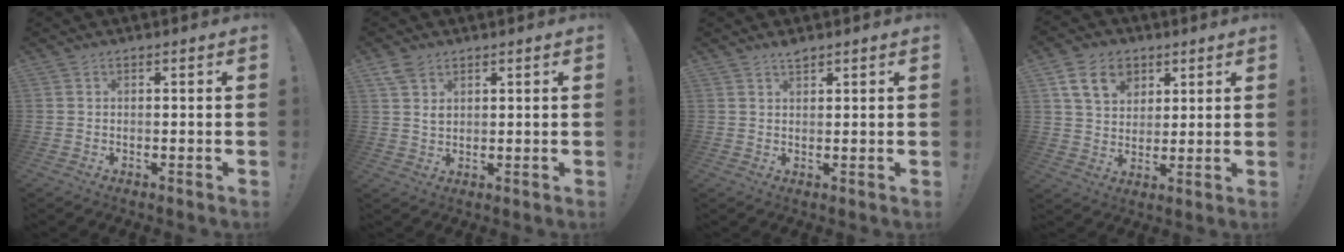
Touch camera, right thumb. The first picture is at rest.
{"total": 4.2, "force": [2.7, 2.3, 2.2], "torque": [-0.035, -0.011, 0.049]}
{"total": 1.7, "force": [1.6, 0.3, 0.5], "torque": [-0.004, -0.008, 0.027]}
{"total": 12.3, "force": [5.9, 8.9, 6.1], "torque": [-0.093, -0.015, 0.114]}